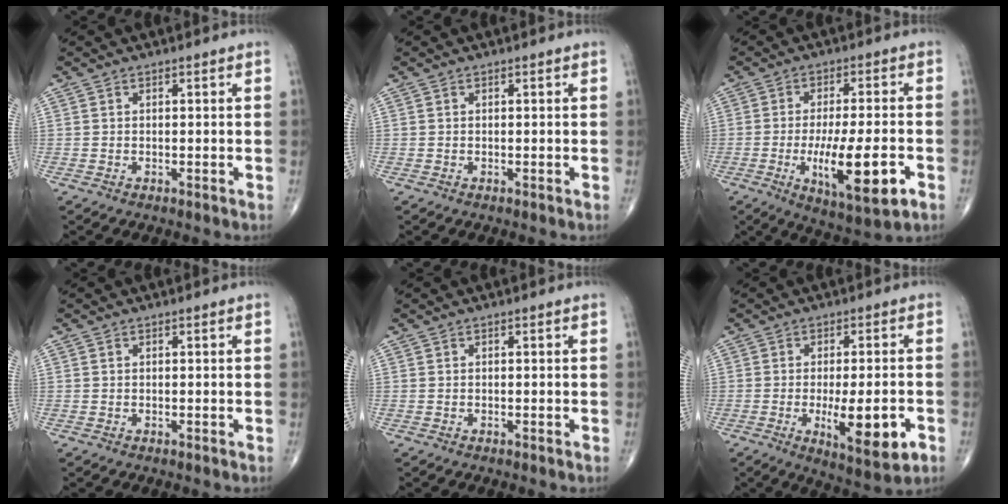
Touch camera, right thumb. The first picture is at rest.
{"total": 0.0}
{"total": 14.2, "force": [-4.3, 3.7, 13.0], "torque": [-0.213, -0.004, -0.061]}
{"total": 0.0}
{"total": 0.0}
{"total": 11.3, "force": [-3.3, 3.2, 10.3], "torque": [-0.147, -0.007, -0.043]}